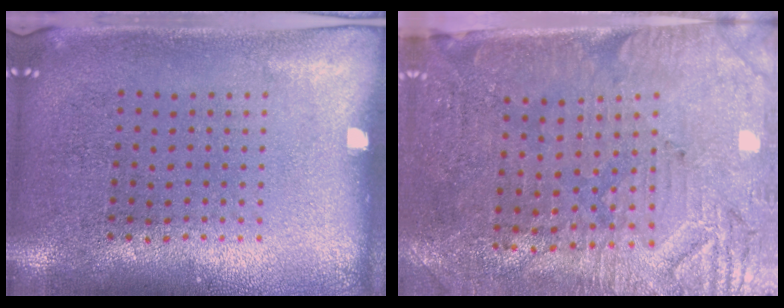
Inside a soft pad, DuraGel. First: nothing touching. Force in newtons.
{"total": 3.2, "press": 2.9, "slide": 1.4}